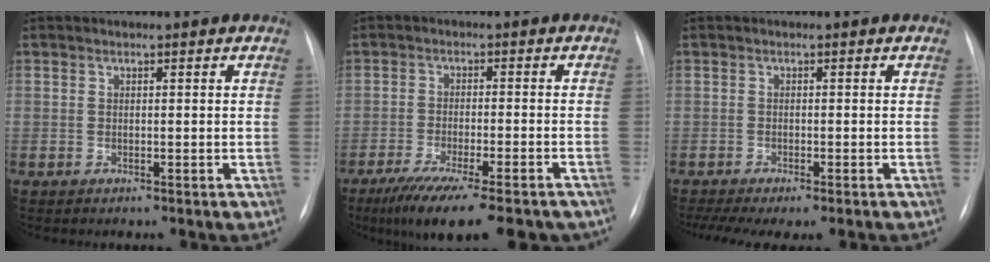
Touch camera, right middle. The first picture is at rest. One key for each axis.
{"total": 17.0, "fx": -13.2, "fy": 3.4, "fz": 10.1, "tx": -0.130, "ty": -0.022, "tz": -0.191}
{"total": 8.5, "fx": -6.4, "fy": 2.1, "fz": 5.1, "tx": -0.085, "ty": -0.007, "tz": -0.093}